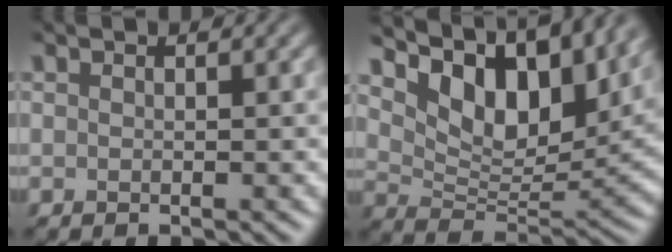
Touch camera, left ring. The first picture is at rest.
{"total": 11.0, "force": [7.0, 5.1, 6.7], "torque": [-0.118, 0.004, 0.126]}